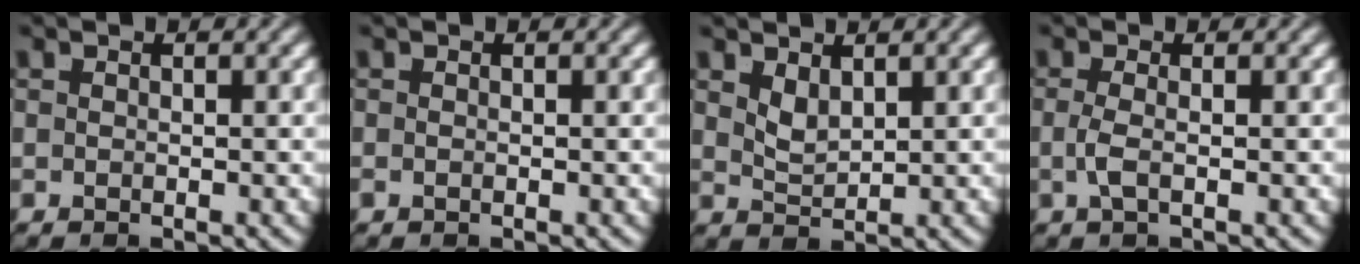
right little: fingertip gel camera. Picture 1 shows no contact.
{"total": 0.5, "force": [-0.5, 0.2, 0.2], "torque": [-0.007, -0.004, -0.006]}
{"total": 1.6, "force": [1.1, 0.3, 1.1], "torque": [-0.020, -0.009, 0.030]}
{"total": 1.4, "force": [-0.6, -0.5, 1.2], "torque": [-0.027, -0.012, -0.003]}